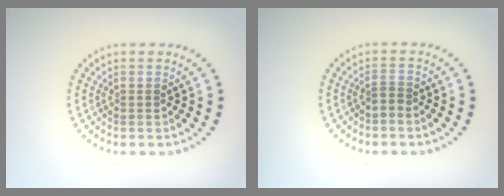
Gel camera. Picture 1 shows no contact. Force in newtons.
{"total": 0.8, "press": 0.4, "slide": 0.7}